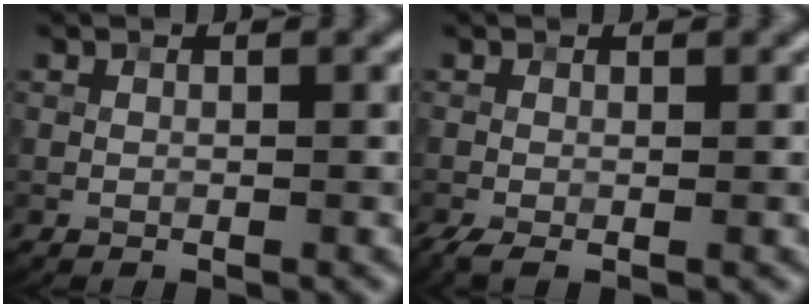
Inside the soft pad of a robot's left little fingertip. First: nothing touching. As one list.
[{"total": 1.7, "force": [-0.7, 0.9, 1.3], "torque": [-0.041, -0.006, -0.017]}]